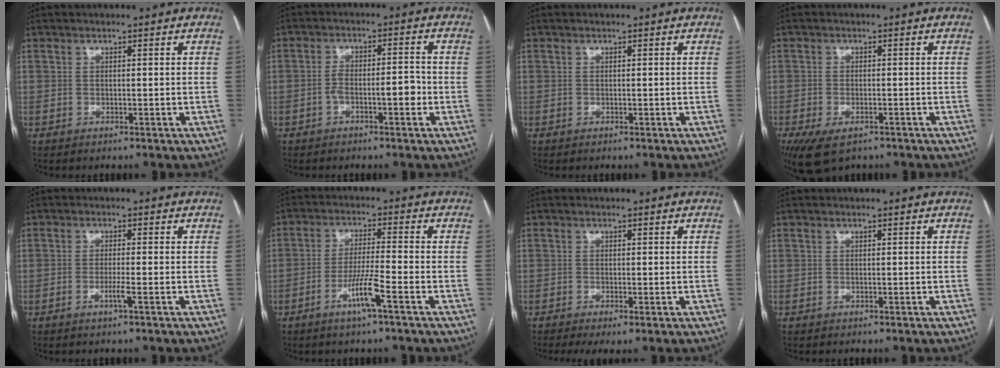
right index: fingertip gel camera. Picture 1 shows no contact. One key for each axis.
{"total": 4.7, "fx": -1.8, "fy": 1.3, "fz": 4.1, "tx": -0.071, "ty": 0.018, "tz": -0.028}
{"total": 0.0}
{"total": 7.0, "fx": -4.3, "fy": 3.6, "fz": 4.1, "tx": -0.079, "ty": -0.010, "tz": -0.065}
{"total": 2.2, "fx": -1.0, "fy": -0.3, "fz": 1.9, "tx": -0.038, "ty": -0.003, "tz": -0.019}
{"total": 6.0, "fx": -3.1, "fy": -0.4, "fz": 5.2, "tx": -0.100, "ty": -0.006, "tz": -0.061}
{"total": 2.7, "fx": -1.4, "fy": 0.6, "fz": 2.3, "tx": -0.037, "ty": -0.009, "tz": -0.021}
{"total": 0.0}